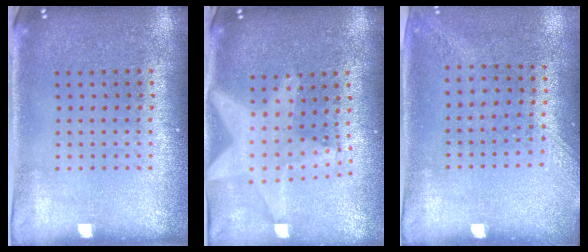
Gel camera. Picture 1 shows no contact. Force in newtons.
{"total": 2.2, "press": 1.8, "slide": 1.3}
{"total": 1.4, "press": 1.1, "slide": 0.9}